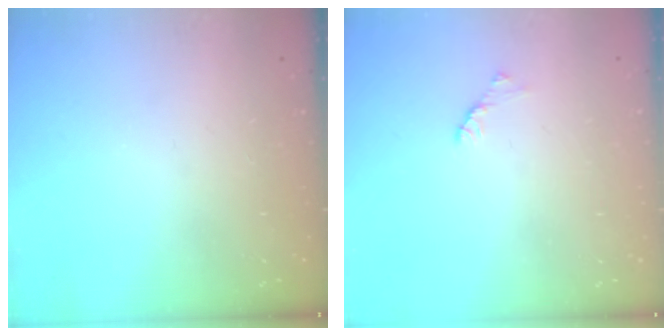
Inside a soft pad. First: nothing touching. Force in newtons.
{"total": 1.7, "press": 1.6, "slide": 0.4}